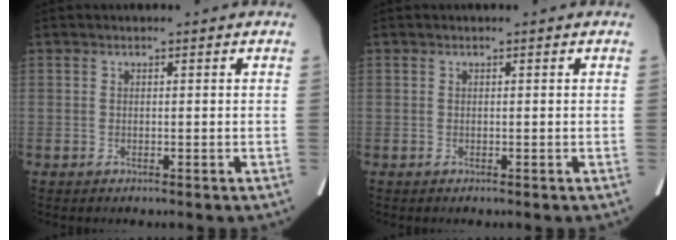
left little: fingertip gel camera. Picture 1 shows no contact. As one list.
[{"total": 0.0}]